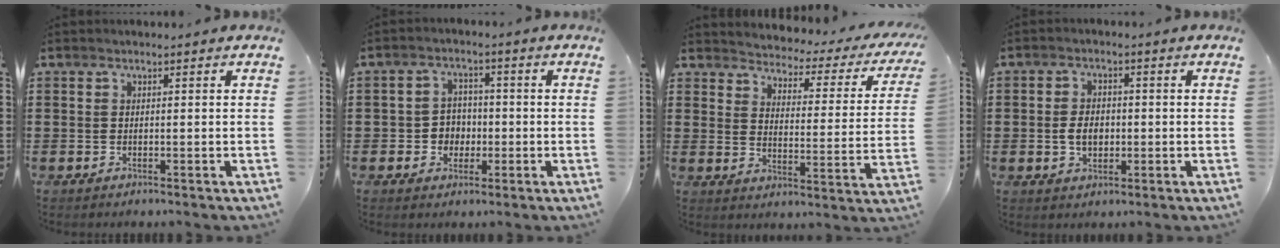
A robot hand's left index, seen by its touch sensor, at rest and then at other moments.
{"total": 3.8, "force": [-0.9, 3.5, 1.2], "torque": [-0.036, 0.007, -0.021]}
{"total": 2.4, "force": [2.4, 0.3, 0.2], "torque": [-0.025, -0.029, 0.031]}
{"total": 4.0, "force": [-0.5, 2.6, 3.0], "torque": [-0.050, 0.002, -0.012]}